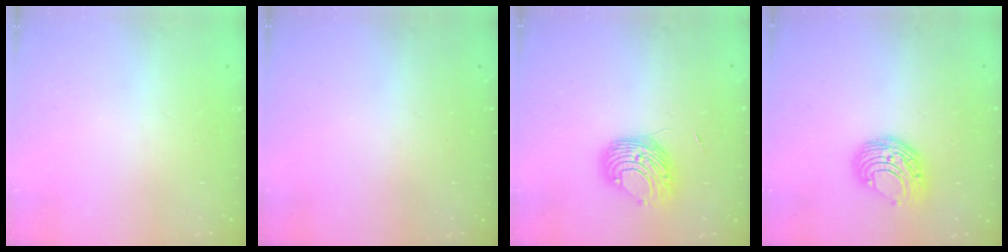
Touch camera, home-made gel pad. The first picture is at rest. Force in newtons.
{"total": 0.0}
{"total": 9.2, "press": 9.2, "slide": 0.5}
{"total": 8.9, "press": 8.9, "slide": 0.3}